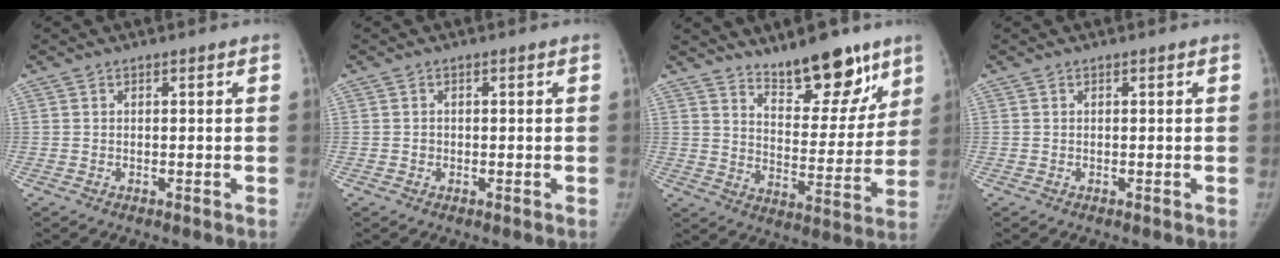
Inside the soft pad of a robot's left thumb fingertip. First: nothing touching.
{"total": 0.9, "force": [-0.2, 0.9, 0.2], "torque": [0.002, 0.004, -0.004]}
{"total": 15.5, "force": [11.4, 6.1, 8.6], "torque": [-0.064, -0.084, 0.178]}
{"total": 0.0}